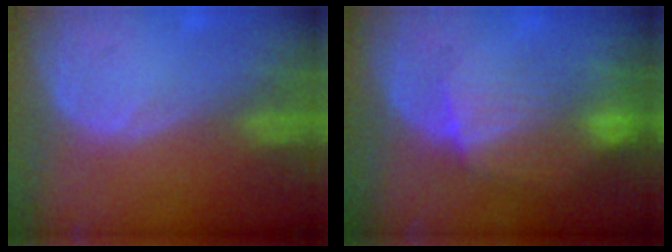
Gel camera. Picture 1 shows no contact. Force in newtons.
{"total": 8.9, "press": 8.0, "slide": 3.9}